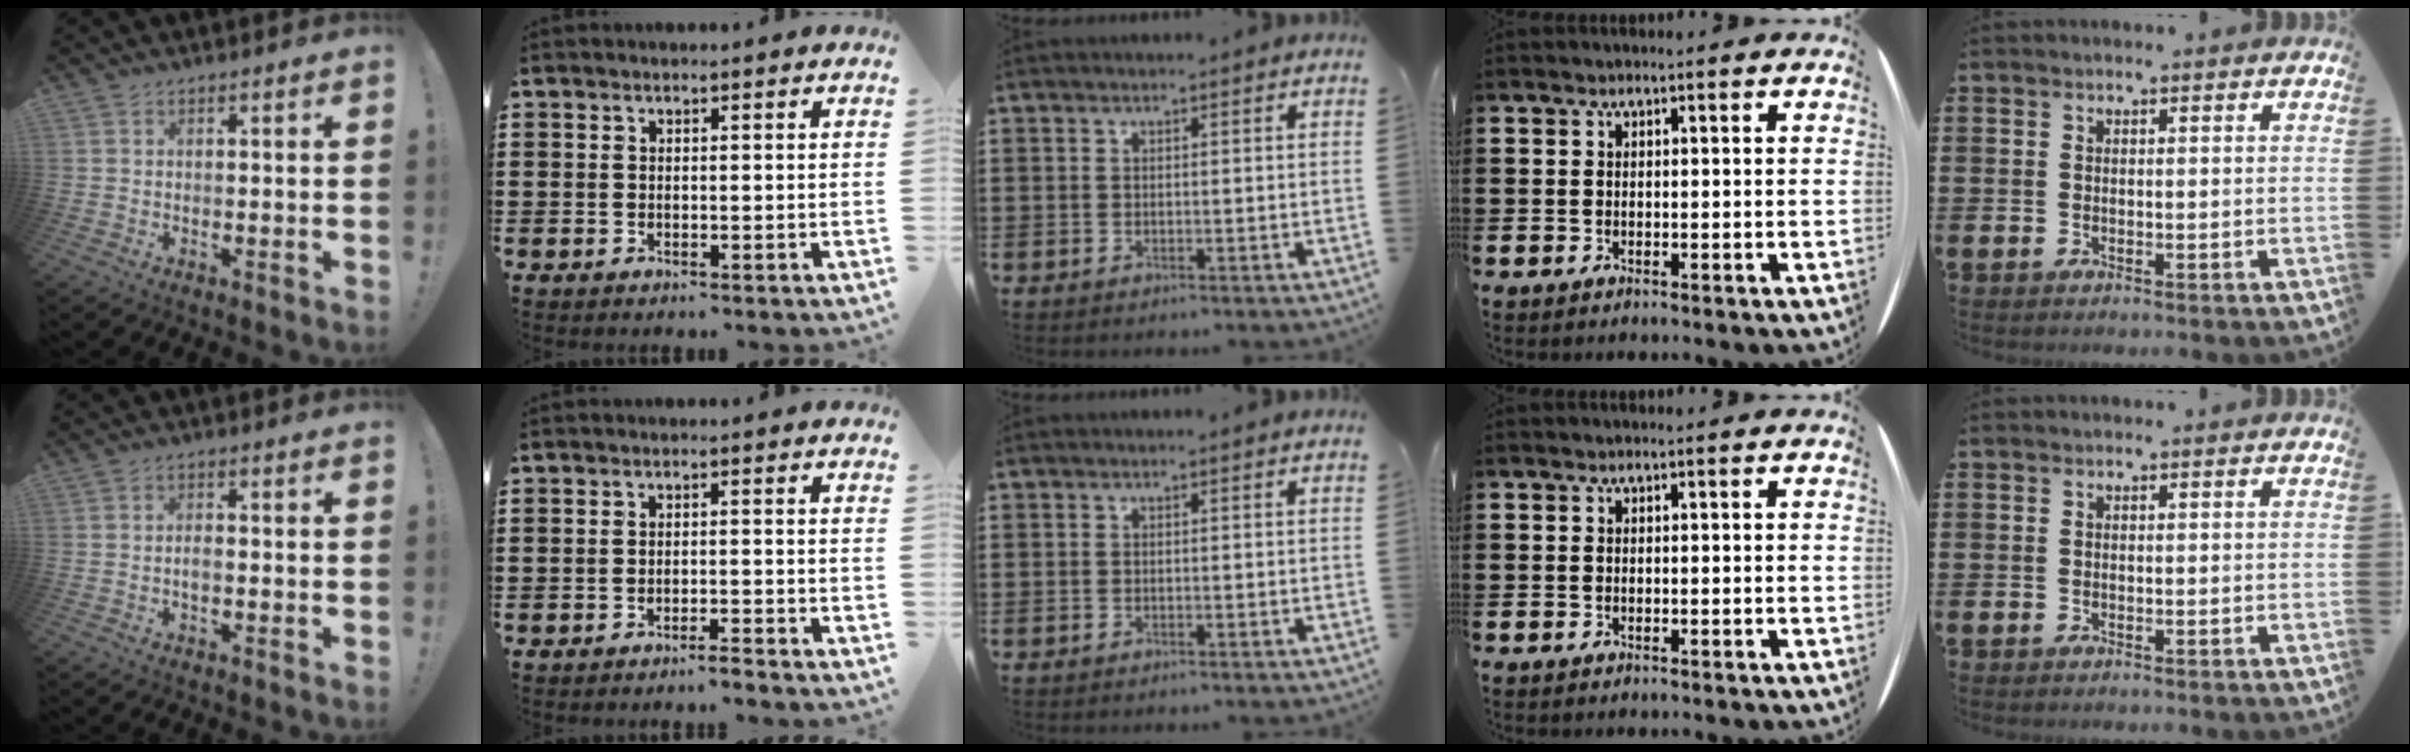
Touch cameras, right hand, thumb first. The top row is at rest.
{"thumb": {"total": 2.1, "force": [-0.8, 0.9, 1.7], "torque": [-0.032, 0.004, -0.015]}, "index": {"total": 1.6, "force": [-1.5, -0.2, 0.6], "torque": [-0.010, 0.002, -0.028]}}